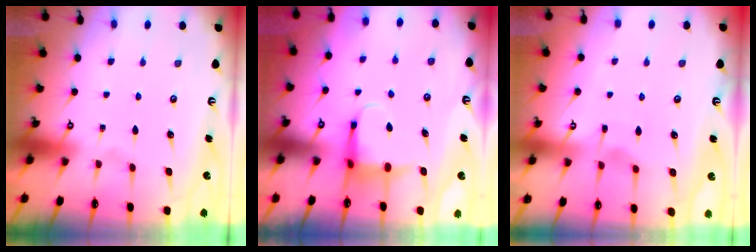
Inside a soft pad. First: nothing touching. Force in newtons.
{"total": 5.3, "press": 5.3, "slide": 0.4}
{"total": 2.6, "press": 2.6, "slide": 0.3}